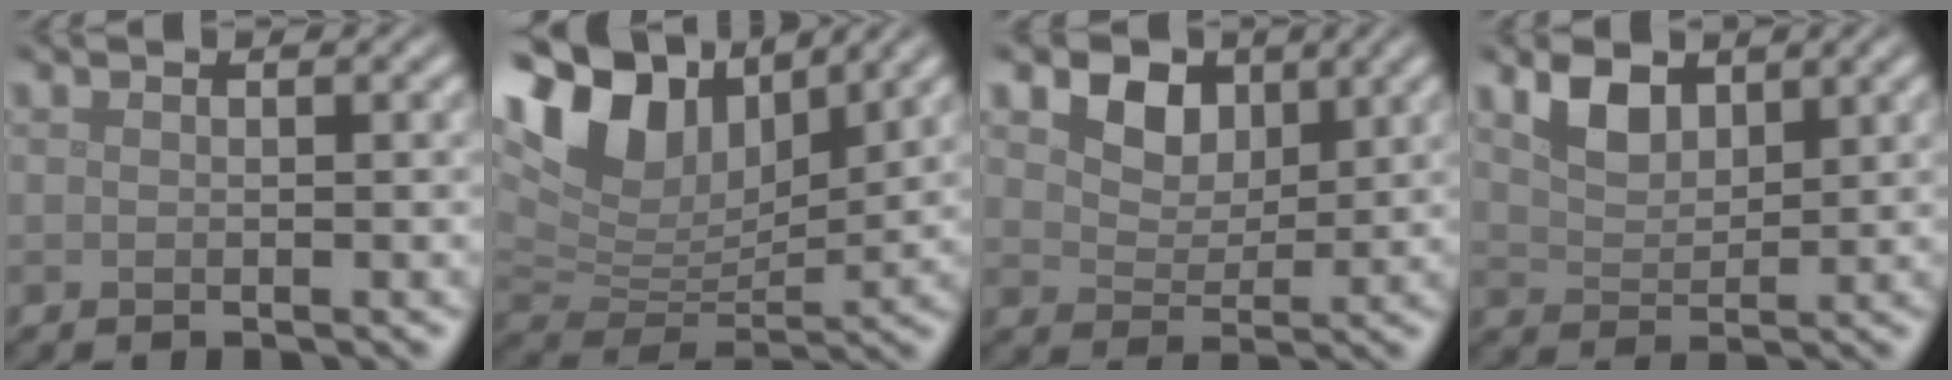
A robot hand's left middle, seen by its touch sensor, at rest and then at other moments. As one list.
[{"total": 10.3, "force": [5.7, 5.5, 6.5], "torque": [-0.134, 0.011, 0.100]}, {"total": 4.7, "force": [2.5, 3.2, 2.4], "torque": [-0.056, -0.011, 0.039]}, {"total": 3.3, "force": [2.1, 1.7, 1.8], "torque": [-0.043, 0.002, 0.042]}]